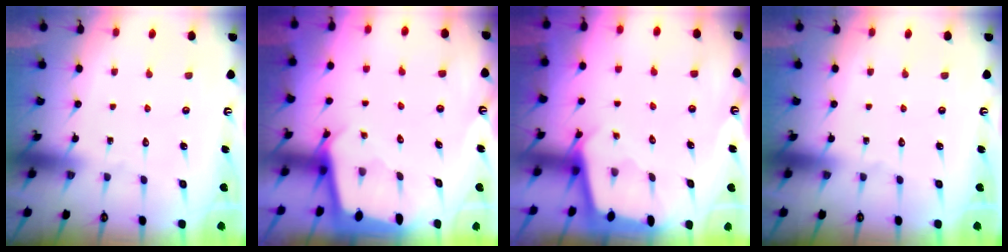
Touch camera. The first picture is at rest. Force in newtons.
{"total": 2.5, "press": 2.5, "slide": 0.1}
{"total": 1.8, "press": 1.8, "slide": 0.1}
{"total": 0.0}